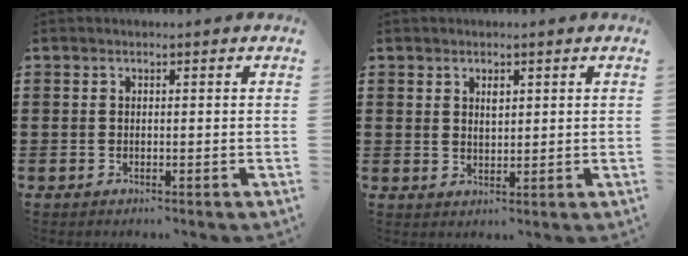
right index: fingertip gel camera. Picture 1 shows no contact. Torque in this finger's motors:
{"motor_torque": [0.84, 1.30, 0.01, 0.00]}